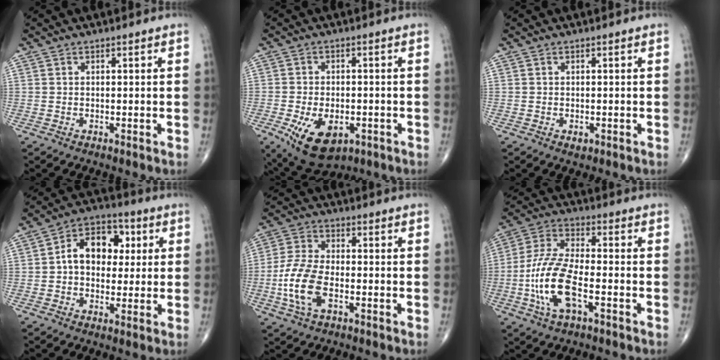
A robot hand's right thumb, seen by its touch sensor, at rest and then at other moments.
{"total": 11.3, "force": [-4.4, 6.5, 8.1], "torque": [-0.126, 0.004, -0.059]}
{"total": 1.0, "force": [-0.4, 0.7, 0.6], "torque": [-0.005, 0.000, -0.003]}
{"total": 11.4, "force": [1.6, 8.1, 7.9], "torque": [-0.091, 0.023, 0.016]}
{"total": 10.4, "force": [-3.0, 5.3, 8.5], "torque": [-0.184, 0.014, -0.062]}
{"total": 13.5, "force": [-4.1, 5.4, 11.7], "torque": [-0.251, 0.024, -0.081]}